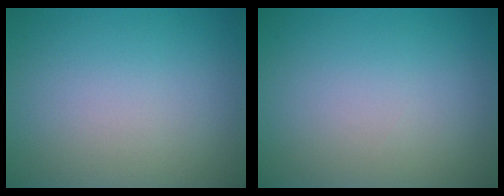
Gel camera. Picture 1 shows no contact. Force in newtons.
{"total": 0.0}